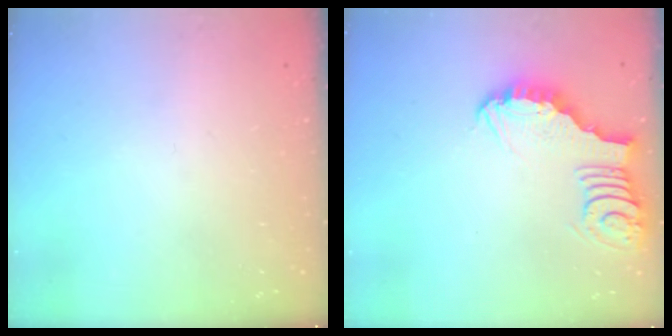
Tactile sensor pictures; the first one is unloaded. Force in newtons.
{"total": 3.4, "press": 3.4, "slide": 0.4}